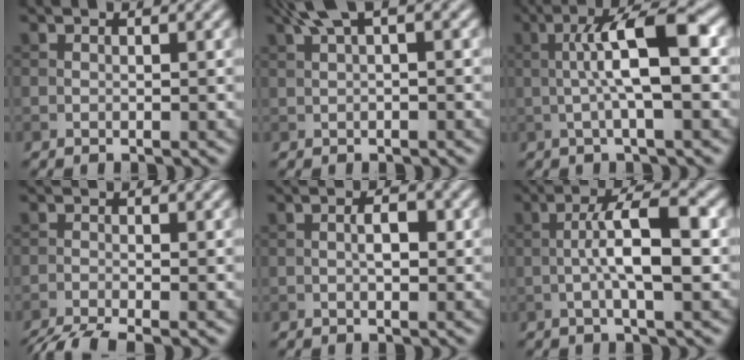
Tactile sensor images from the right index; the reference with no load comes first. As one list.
[{"total": 3.4, "force": [1.6, 0.8, 2.9], "torque": [-0.060, 0.015, 0.030]}, {"total": 7.1, "force": [0.2, 1.5, 6.9], "torque": [-0.114, 0.015, -0.003]}, {"total": 4.2, "force": [-3.3, 0.8, 2.5], "torque": [-0.039, -0.012, -0.069]}, {"total": 2.1, "force": [0.1, 0.9, 1.9], "torque": [-0.028, 0.000, 0.001]}, {"total": 5.8, "force": [-0.3, 1.3, 5.6], "torque": [-0.100, 0.010, -0.010]}]